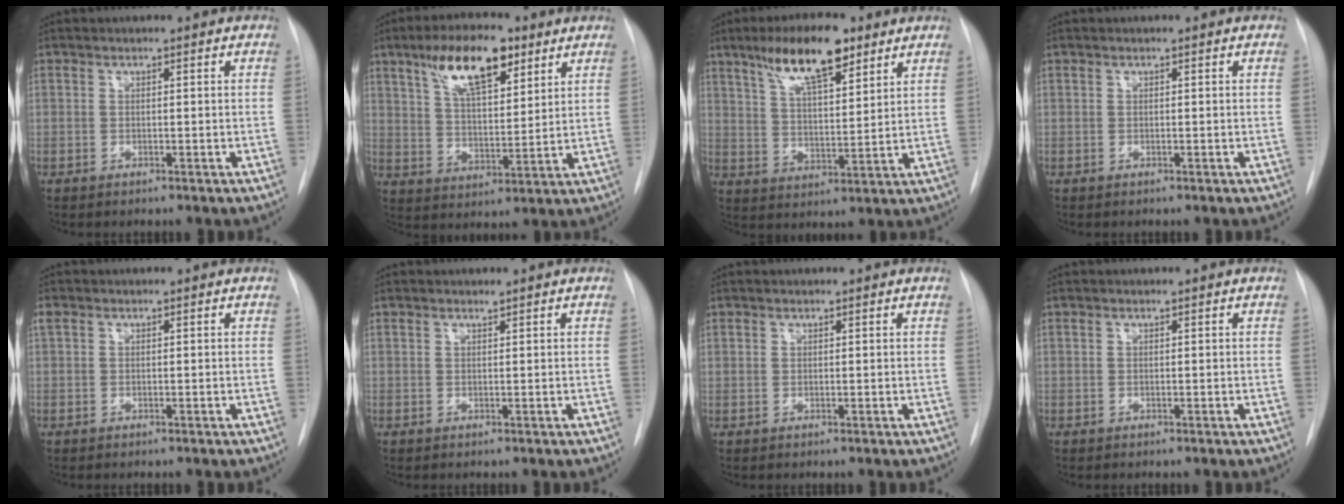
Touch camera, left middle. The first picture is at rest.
{"total": 12.2, "force": [7.1, 4.0, 9.0], "torque": [-0.161, 0.012, 0.127]}
{"total": 11.8, "force": [7.6, 3.0, 8.5], "torque": [-0.151, 0.009, 0.134]}
{"total": 0.0}
{"total": 0.8, "force": [0.5, 0.5, 0.4], "torque": [-0.017, 0.021, 0.010]}
{"total": 0.6, "force": [0.5, -0.1, 0.2], "torque": [-0.011, 0.002, 0.012]}
{"total": 0.6, "force": [0.5, 0.3, 0.0], "torque": [0.000, -0.002, 0.005]}
{"total": 0.0}